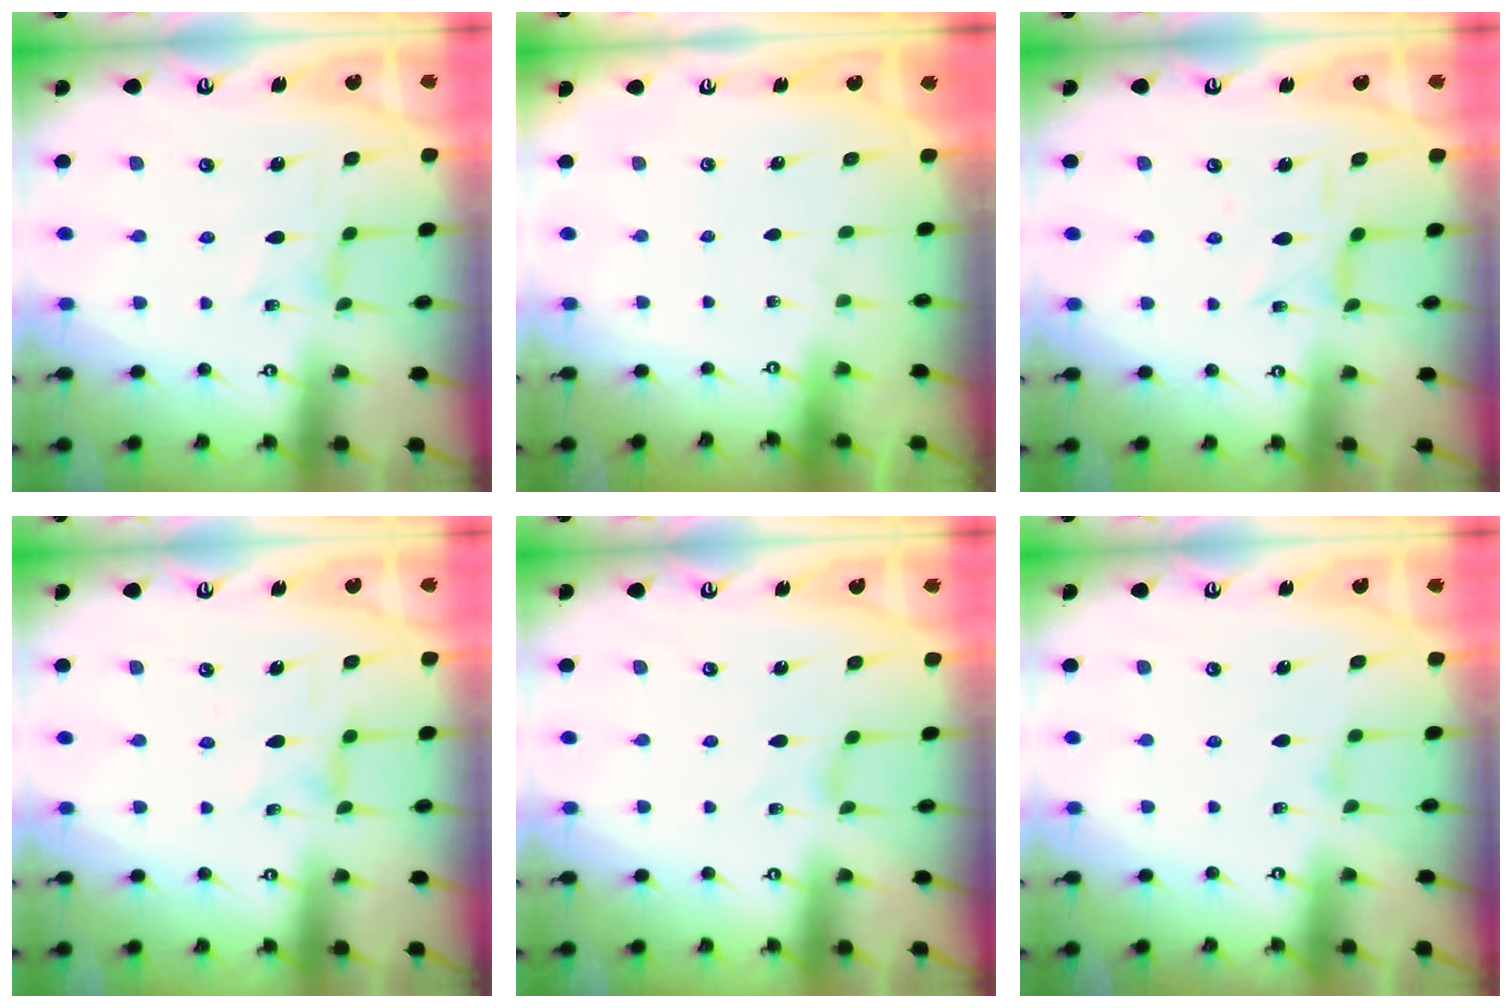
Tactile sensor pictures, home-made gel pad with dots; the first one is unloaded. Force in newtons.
{"total": 0.0}
{"total": 3.8, "press": 3.8, "slide": 0.2}
{"total": 1.3, "press": 1.3, "slide": 0.2}
{"total": 0.0}
{"total": 1.1, "press": 1.1, "slide": 0.4}